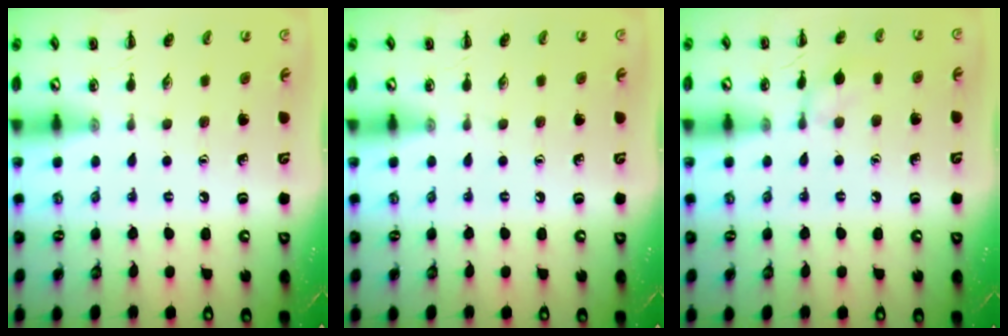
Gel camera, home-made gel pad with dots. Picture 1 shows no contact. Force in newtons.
{"total": 0.0}
{"total": 6.9, "press": 6.6, "slide": 2.0}